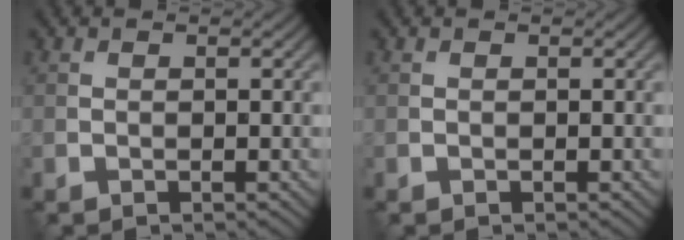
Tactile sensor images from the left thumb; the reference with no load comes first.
{"total": 0.0}